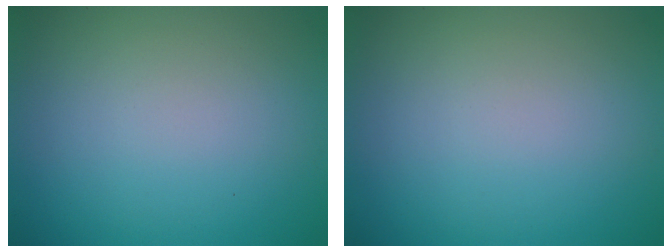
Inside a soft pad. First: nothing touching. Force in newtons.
{"total": 0.0}